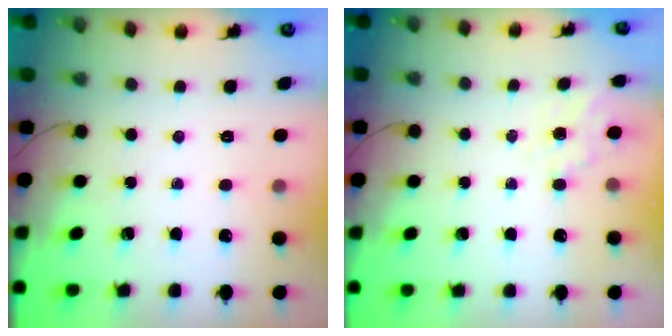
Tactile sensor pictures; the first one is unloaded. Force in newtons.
{"total": 5.3, "press": 5.2, "slide": 1.2}